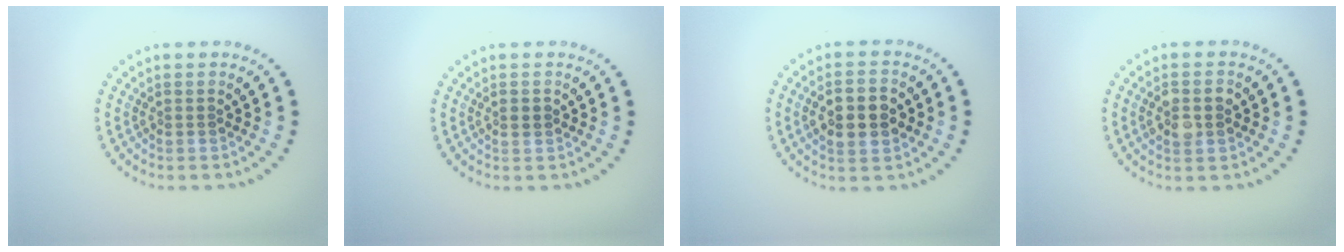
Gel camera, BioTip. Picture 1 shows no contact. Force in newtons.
{"total": 1.2, "press": 1.2, "slide": 0.1}
{"total": 4.5, "press": 4.5, "slide": 0.1}
{"total": 2.7, "press": 2.7, "slide": 0.1}